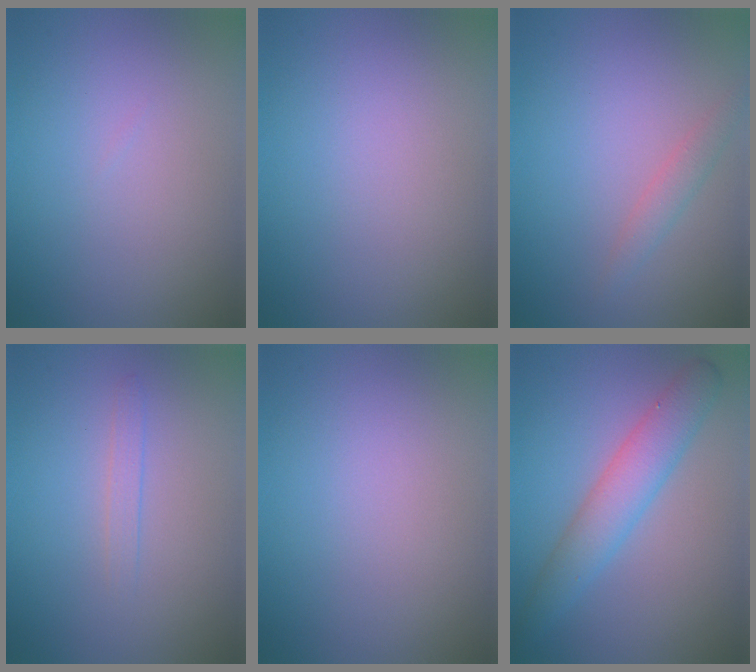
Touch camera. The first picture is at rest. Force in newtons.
{"total": 0.0}
{"total": 1.4, "press": 1.4, "slide": 0.1}
{"total": 0.9, "press": 0.9, "slide": 0.1}
{"total": 0.0}
{"total": 4.1, "press": 4.1, "slide": 0.4}